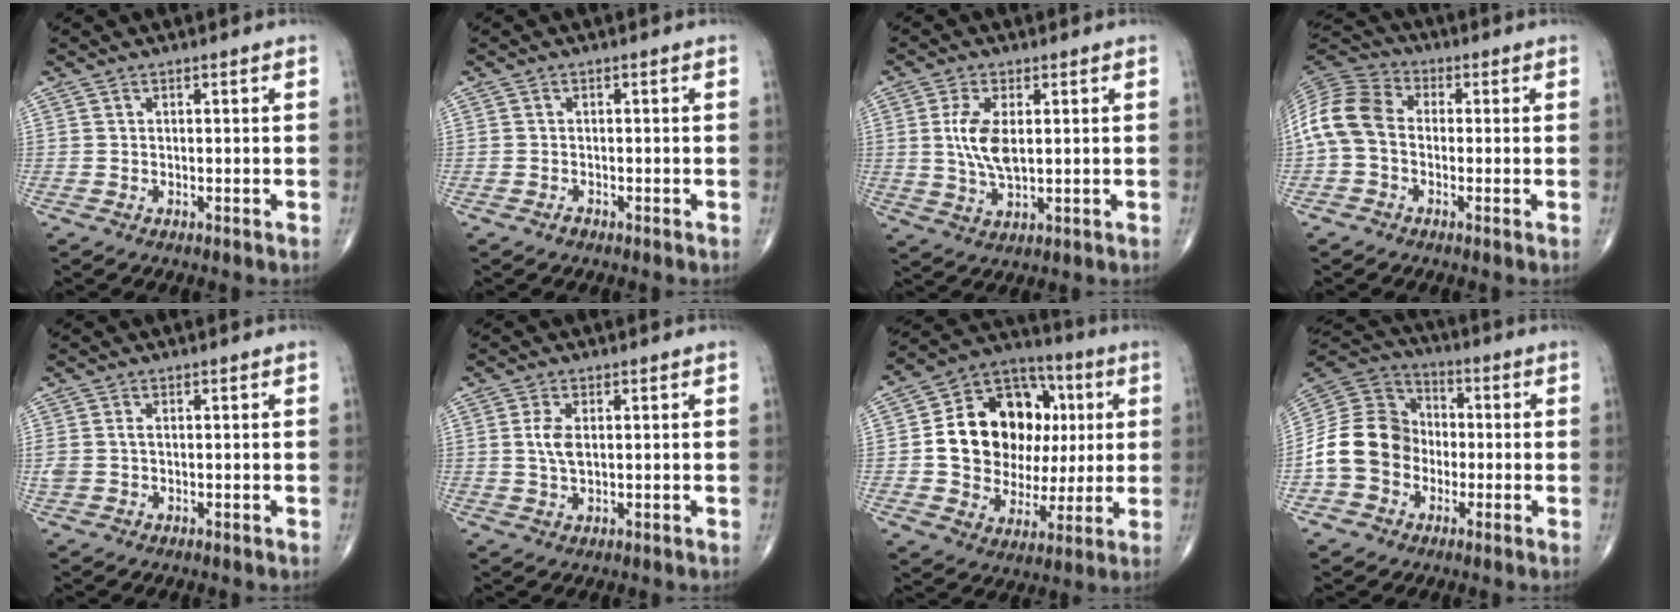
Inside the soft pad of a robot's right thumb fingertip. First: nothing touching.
{"total": 0.8, "force": [-0.6, 0.5, 0.2], "torque": [-0.004, 0.001, -0.014]}
{"total": 7.4, "force": [1.1, 3.3, 6.5], "torque": [-0.138, -0.009, 0.024]}
{"total": 10.4, "force": [-0.9, 7.7, 7.0], "torque": [-0.139, 0.028, -0.034]}
{"total": 2.2, "force": [0.1, 1.4, 1.7], "torque": [-0.053, 0.005, 0.004]}
{"total": 3.9, "force": [0.6, 1.9, 3.3], "torque": [-0.075, -0.003, 0.013]}
{"total": 21.5, "force": [2.9, 16.2, 13.8], "torque": [-0.178, 0.022, 0.054]}
{"total": 14.1, "force": [-3.0, 11.9, 6.8], "torque": [-0.113, 0.041, -0.063]}